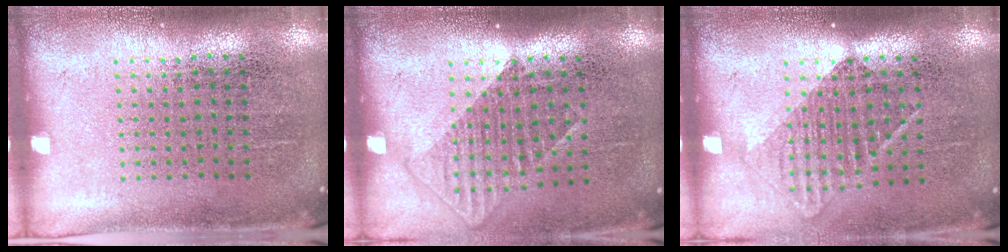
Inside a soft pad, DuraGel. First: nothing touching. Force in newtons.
{"total": 1.2, "press": 1.0, "slide": 0.6}
{"total": 1.3, "press": 1.0, "slide": 0.8}